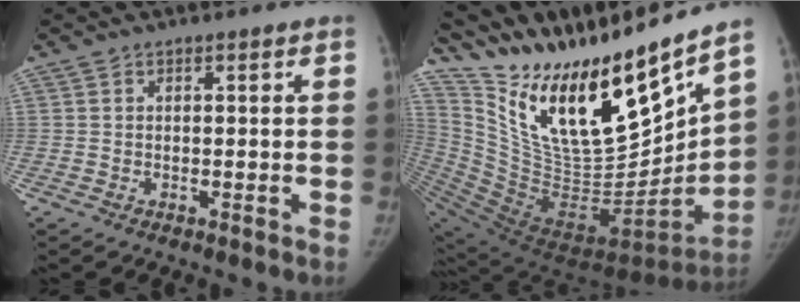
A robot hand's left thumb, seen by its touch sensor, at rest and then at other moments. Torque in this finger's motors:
{"motor_torque": [3.04, 1.05, -0.13, -1.38, 0.24]}